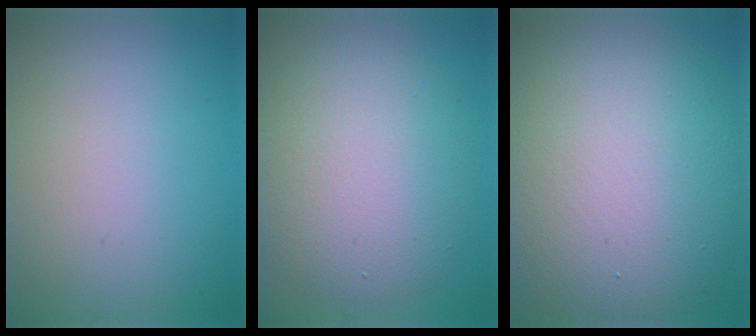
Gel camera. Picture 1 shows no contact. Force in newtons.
{"total": 6.9, "press": 6.9, "slide": 0.4}
{"total": 13.7, "press": 13.6, "slide": 1.4}